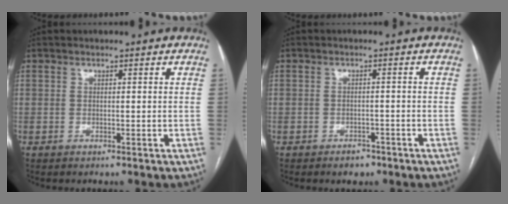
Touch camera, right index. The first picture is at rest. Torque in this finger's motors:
{"motor_torque": [-0.14, 0.00, -0.14, -0.04]}